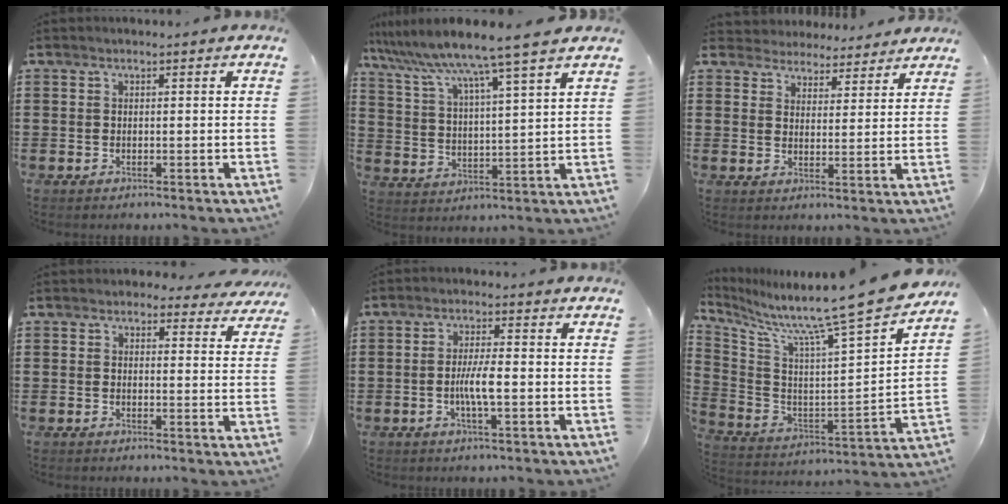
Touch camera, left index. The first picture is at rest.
{"total": 7.2, "force": [6.3, -1.4, 3.2], "torque": [-0.088, -0.048, 0.099]}
{"total": 4.1, "force": [4.0, 1.1, -0.2], "torque": [-0.018, -0.019, 0.070]}
{"total": 3.1, "force": [2.8, 1.2, 0.6], "torque": [-0.007, -0.010, 0.049]}
{"total": 4.8, "force": [-0.9, 0.9, 4.6], "torque": [-0.095, -0.002, -0.022]}
{"total": 10.7, "force": [9.7, -1.5, 4.3], "torque": [-0.098, -0.101, 0.144]}